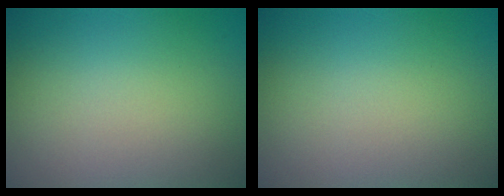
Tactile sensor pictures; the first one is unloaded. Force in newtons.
{"total": 0.0}